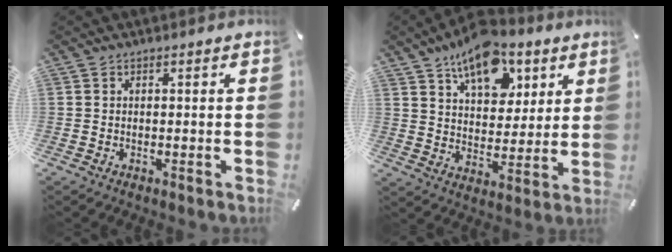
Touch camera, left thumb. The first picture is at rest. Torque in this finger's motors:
{"motor_torque": [0.92, 0.92, 1.48, -1.29, 0.25]}